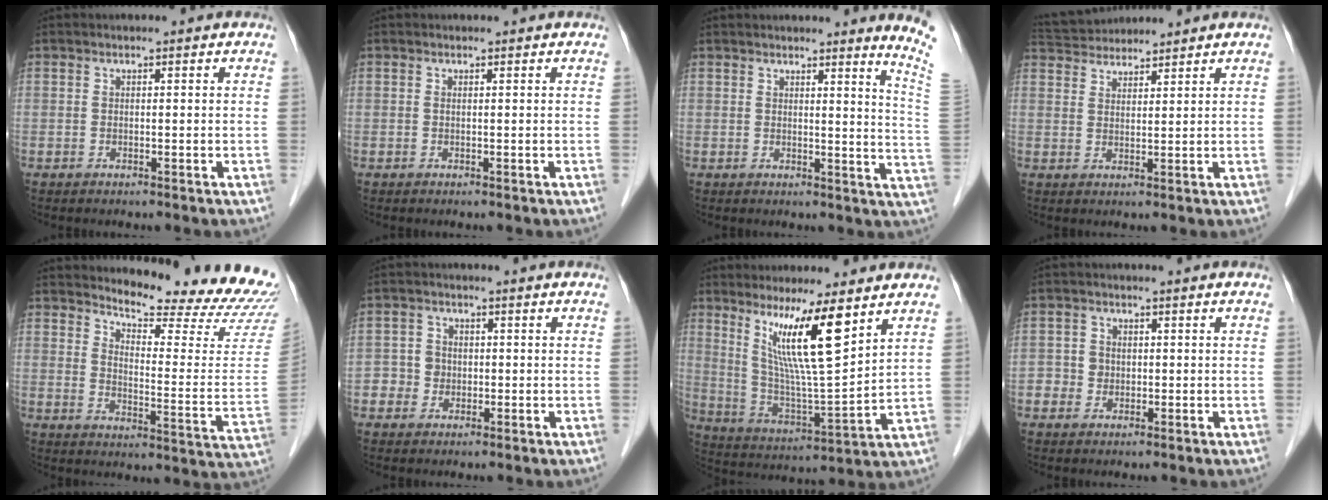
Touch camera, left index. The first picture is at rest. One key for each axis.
{"total": 0.0}
{"total": 7.4, "fx": 6.4, "fy": -2.3, "fz": 2.8, "tx": -0.034, "ty": -0.087, "tz": 0.050}
{"total": 7.0, "fx": 6.8, "fy": 1.2, "fz": 1.4, "tx": -0.032, "ty": 0.036, "tz": 0.120}
{"total": 19.3, "fx": 18.5, "fy": 1.4, "fz": 5.4, "tx": -0.074, "ty": -0.122, "tz": 0.216}
{"total": 3.3, "fx": -0.6, "fy": 3.2, "fz": 0.5, "tx": -0.004, "ty": 0.012, "tz": -0.009}
{"total": 12.1, "fx": 6.8, "fy": 0.0, "fz": 10.0, "tx": -0.189, "ty": -0.014, "tz": 0.130}
{"total": 2.7, "fx": -0.3, "fy": 2.6, "fz": 0.4, "tx": -0.002, "ty": 0.009, "tz": -0.005}